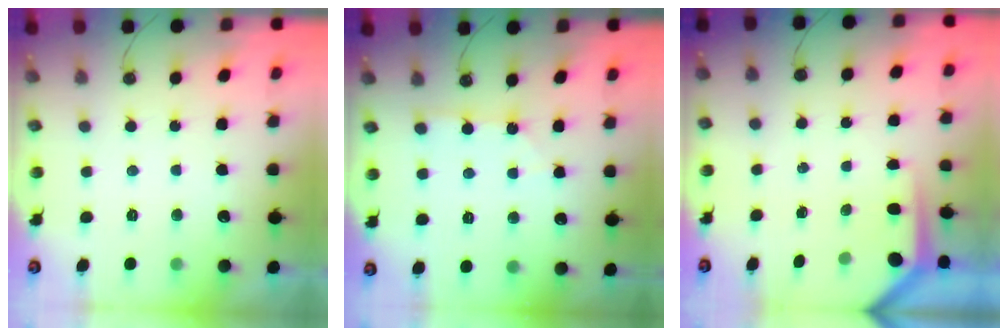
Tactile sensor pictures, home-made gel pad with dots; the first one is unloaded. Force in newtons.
{"total": 1.0, "press": 1.0, "slide": 0.2}
{"total": 3.7, "press": 3.7, "slide": 0.3}